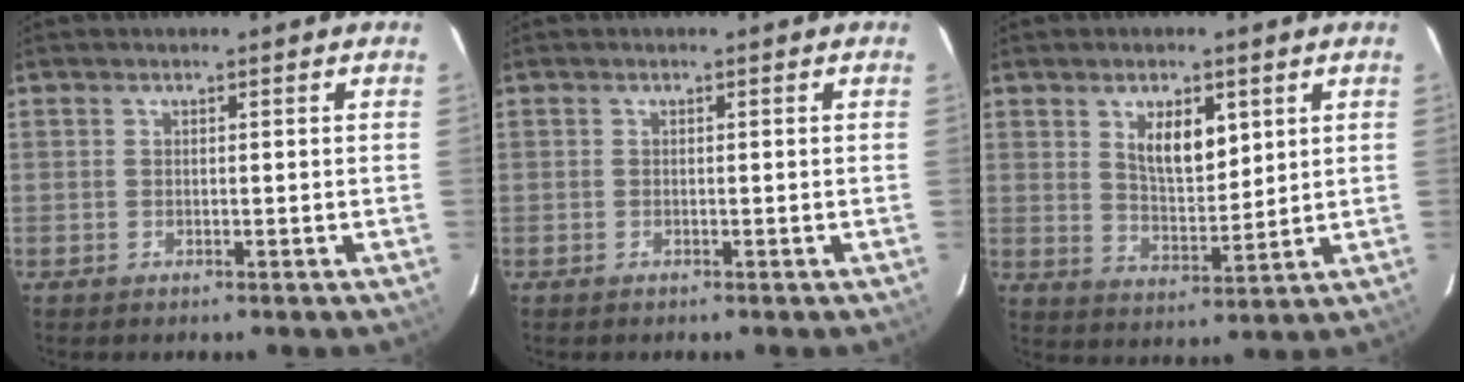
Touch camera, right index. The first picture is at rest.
{"total": 0.0}
{"total": 7.8, "force": [3.3, 3.6, 6.1], "torque": [-0.100, 0.000, 0.065]}